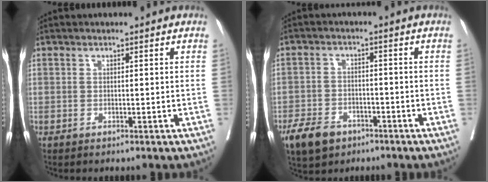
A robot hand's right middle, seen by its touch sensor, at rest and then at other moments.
{"total": 6.7, "force": [-4.3, 4.1, 3.1], "torque": [-0.062, -0.001, -0.071]}